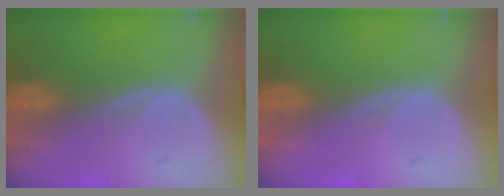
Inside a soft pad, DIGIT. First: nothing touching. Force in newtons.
{"total": 0.0}